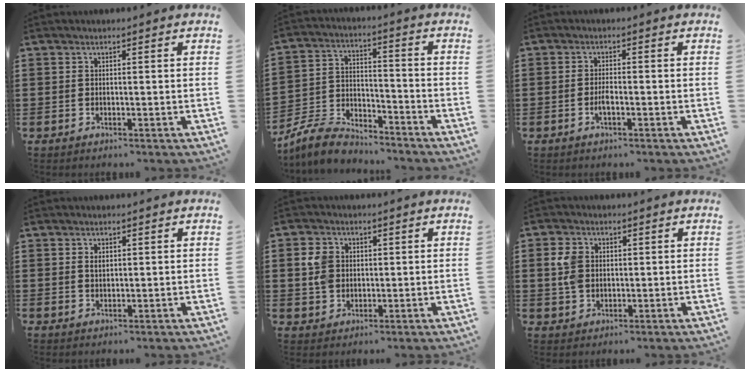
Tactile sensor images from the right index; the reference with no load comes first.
{"total": 6.9, "force": [-6.6, 1.6, 1.5], "torque": [-0.039, 0.012, -0.129]}
{"total": 2.0, "force": [-0.9, 0.4, 1.8], "torque": [-0.040, -0.003, -0.018]}
{"total": 1.3, "force": [0.5, 0.8, 0.9], "torque": [-0.020, 0.005, 0.008]}
{"total": 4.4, "force": [0.8, 3.8, 2.0], "torque": [-0.051, 0.015, 0.013]}
{"total": 4.0, "force": [0.8, 3.2, 2.3], "torque": [-0.061, 0.012, 0.010]}